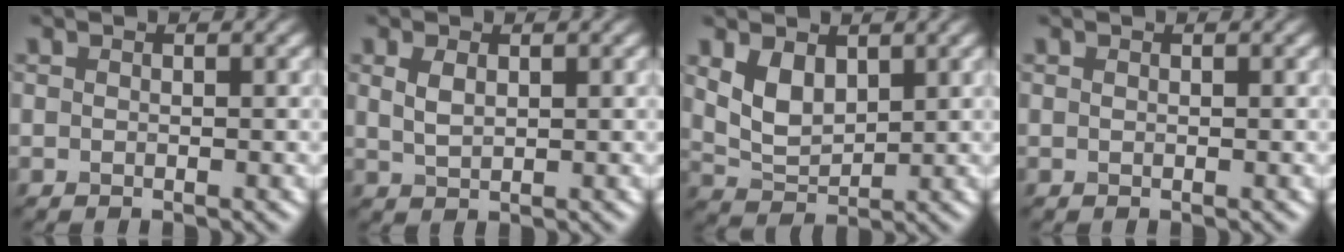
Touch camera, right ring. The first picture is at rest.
{"total": 1.7, "force": [0.7, 0.9, 1.3], "torque": [-0.030, -0.002, 0.019]}
{"total": 3.6, "force": [1.6, 2.2, 2.4], "torque": [-0.055, -0.005, 0.038]}
{"total": 0.0}